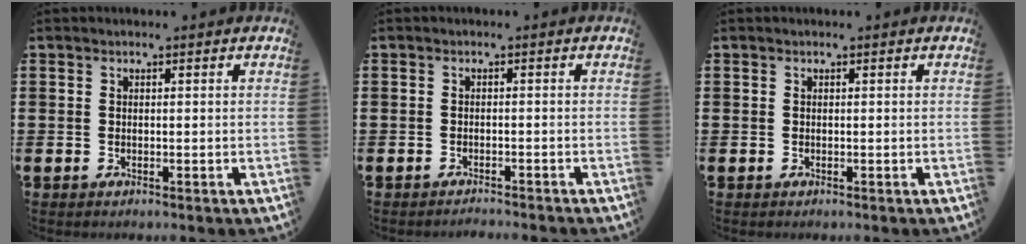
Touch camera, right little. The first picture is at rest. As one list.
[{"total": 1.0, "force": [-1.0, -0.2, 0.0], "torque": [0.000, 0.001, -0.021]}, {"total": 0.0}]